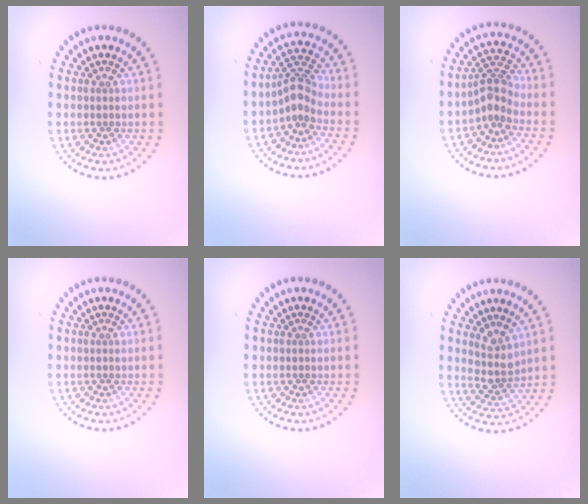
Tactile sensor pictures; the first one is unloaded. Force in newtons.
{"total": 2.8, "press": 2.1, "slide": 2.0}
{"total": 2.9, "press": 2.2, "slide": 1.8}
{"total": 0.0}
{"total": 0.0}
{"total": 2.8, "press": 2.2, "slide": 1.8}